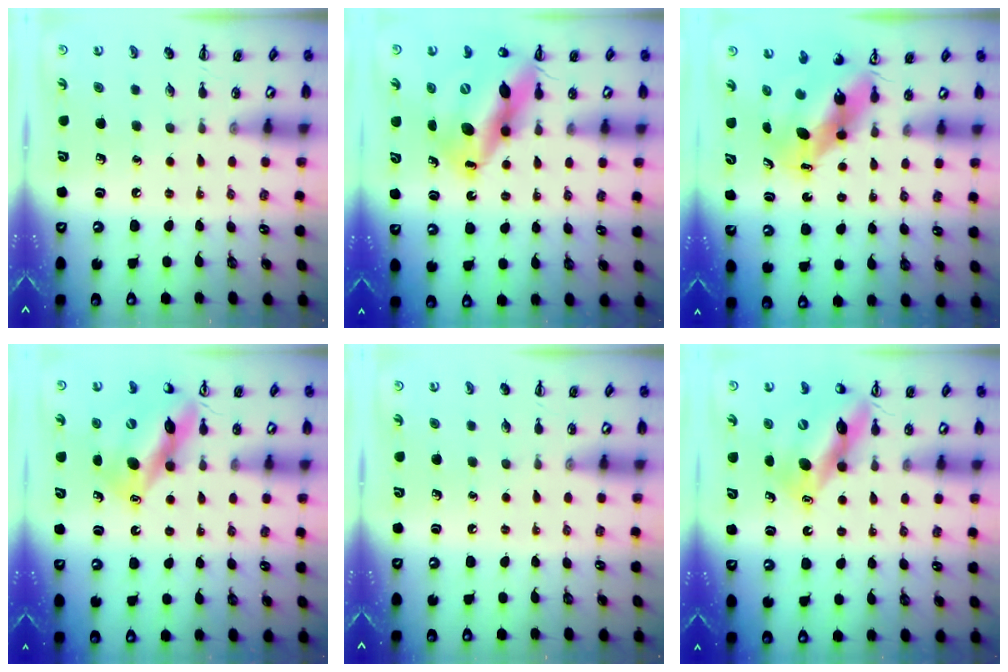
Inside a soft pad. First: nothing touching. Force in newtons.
{"total": 17.0, "press": 16.2, "slide": 5.1}
{"total": 8.1, "press": 7.8, "slide": 2.3}
{"total": 13.1, "press": 12.6, "slide": 3.6}
{"total": 0.0}
{"total": 12.9, "press": 12.5, "slide": 3.4}